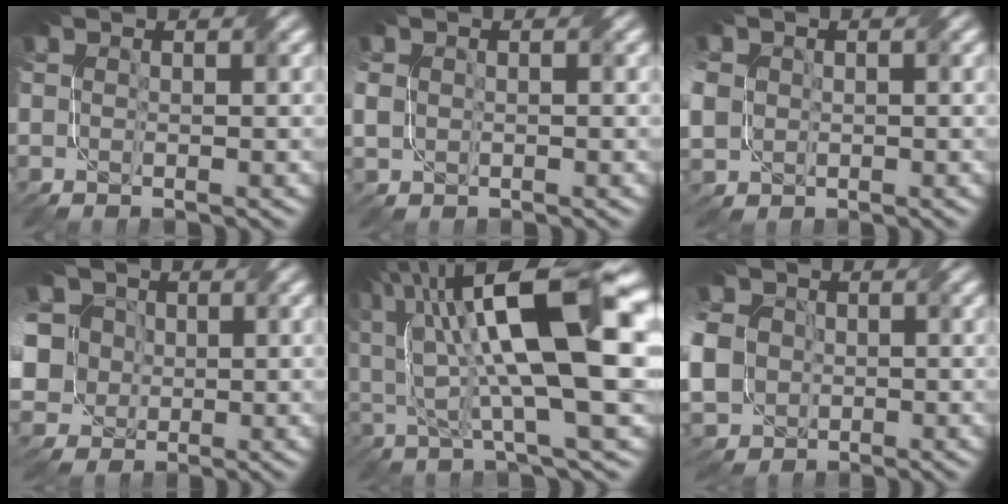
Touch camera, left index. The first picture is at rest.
{"total": 1.3, "force": [0.3, 1.1, 0.6], "torque": [-0.015, 0.006, 0.006]}
{"total": 5.0, "force": [0.3, 4.4, 2.4], "torque": [-0.081, 0.012, 0.000]}
{"total": 11.6, "force": [3.1, 9.6, 5.8], "torque": [-0.134, 0.031, 0.007]}
{"total": 14.7, "force": [4.5, 3.7, 13.5], "torque": [-0.238, 0.021, 0.074]}
{"total": 10.2, "force": [-0.6, 8.9, 5.0], "torque": [-0.130, -0.005, -0.043]}